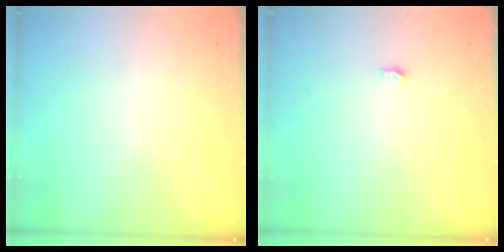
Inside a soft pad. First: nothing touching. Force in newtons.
{"total": 3.2, "press": 3.2, "slide": 0.2}